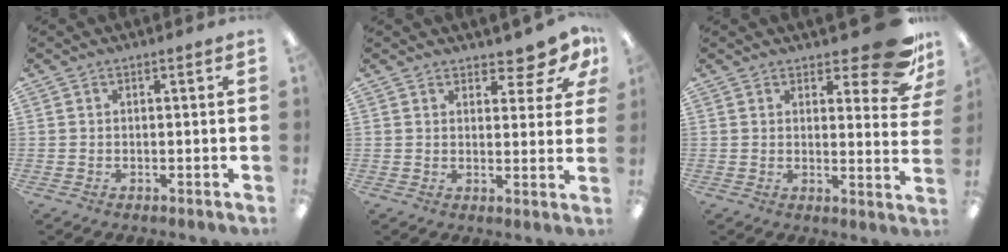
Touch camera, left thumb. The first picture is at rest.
{"total": 6.3, "force": [5.4, 2.1, 2.5], "torque": [-0.023, -0.038, 0.093]}
{"total": 12.6, "force": [8.4, 4.1, 8.4], "torque": [-0.105, -0.057, 0.145]}